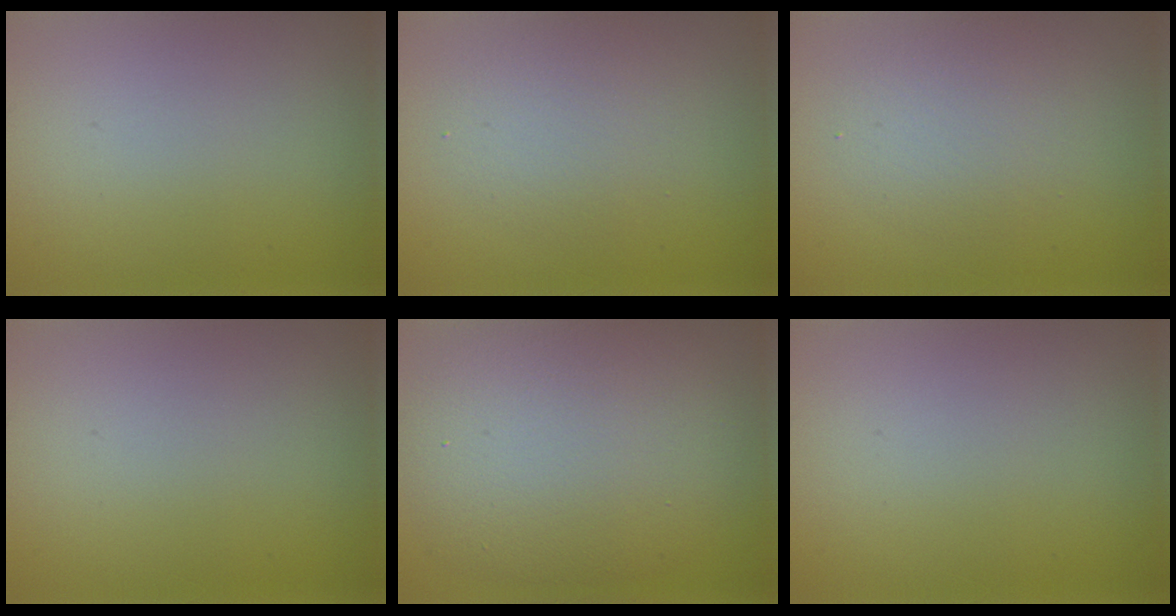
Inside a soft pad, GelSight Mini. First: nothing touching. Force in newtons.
{"total": 2.9, "press": 2.9, "slide": 0.2}
{"total": 2.9, "press": 2.9, "slide": 0.3}
{"total": 0.0}
{"total": 10.1, "press": 10.1, "slide": 0.5}
{"total": 0.0}